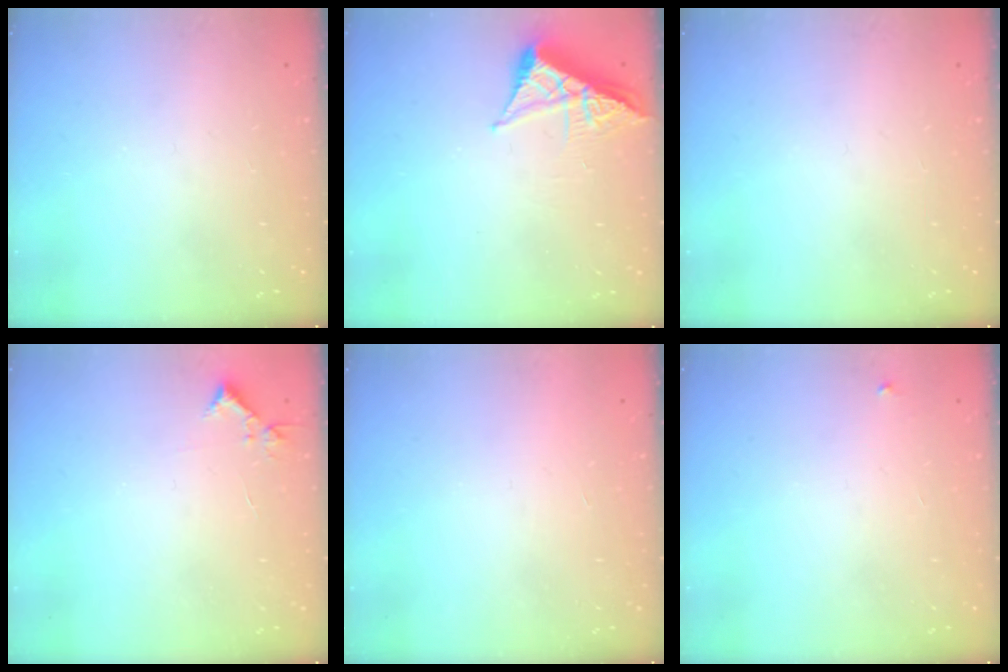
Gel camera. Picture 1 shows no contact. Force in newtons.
{"total": 6.0, "press": 5.9, "slide": 0.8}
{"total": 0.0}
{"total": 4.4, "press": 4.4, "slide": 0.5}
{"total": 1.7, "press": 1.7, "slide": 0.1}
{"total": 2.1, "press": 2.1, "slide": 0.1}